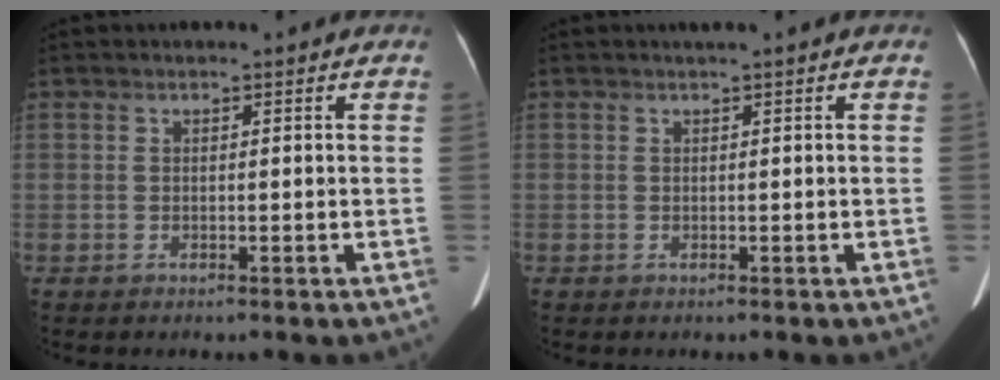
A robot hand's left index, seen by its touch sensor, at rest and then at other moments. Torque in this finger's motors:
{"motor_torque": [-0.28, 0.07, -0.63, -0.15]}